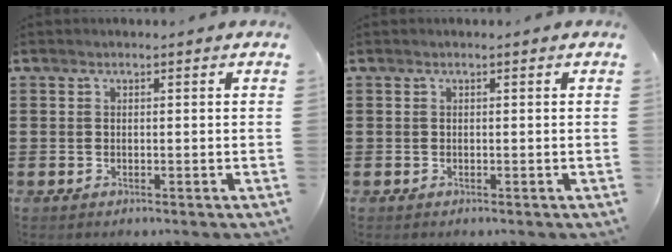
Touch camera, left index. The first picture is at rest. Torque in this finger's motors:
{"motor_torque": [-0.01, -0.01, 0.03, -0.01]}